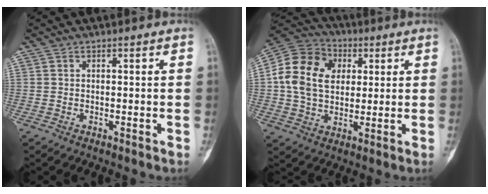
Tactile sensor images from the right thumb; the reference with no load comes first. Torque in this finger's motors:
{"motor_torque": [-1.04, 1.60, 1.52, 0.13, 0.27]}